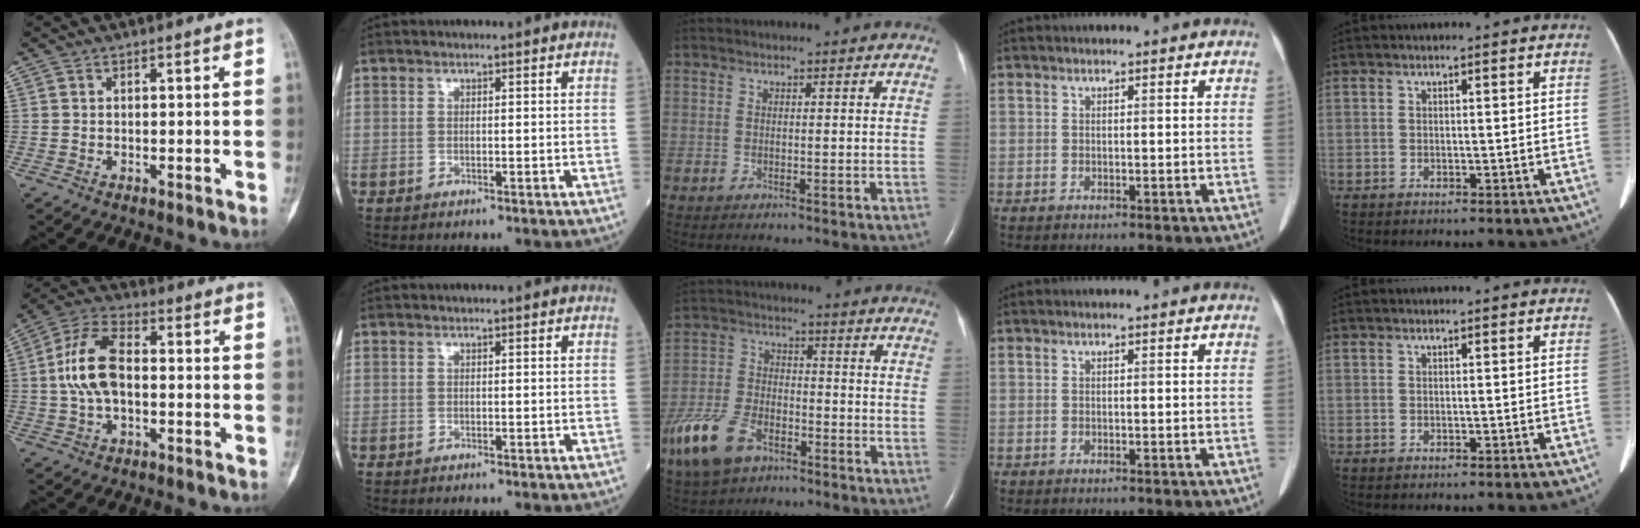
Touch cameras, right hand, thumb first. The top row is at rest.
{"thumb": {"total": 10.8, "force": [-0.1, 5.9, 9.0], "torque": [-0.186, 0.028, -0.007]}, "middle": {"total": 11.1, "force": [-6.5, 5.7, 6.9], "torque": [-0.164, -0.004, -0.122]}}